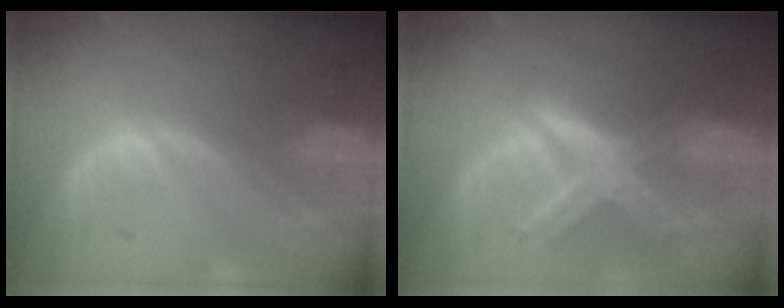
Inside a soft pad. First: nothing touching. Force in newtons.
{"total": 8.5, "press": 7.3, "slide": 4.2}